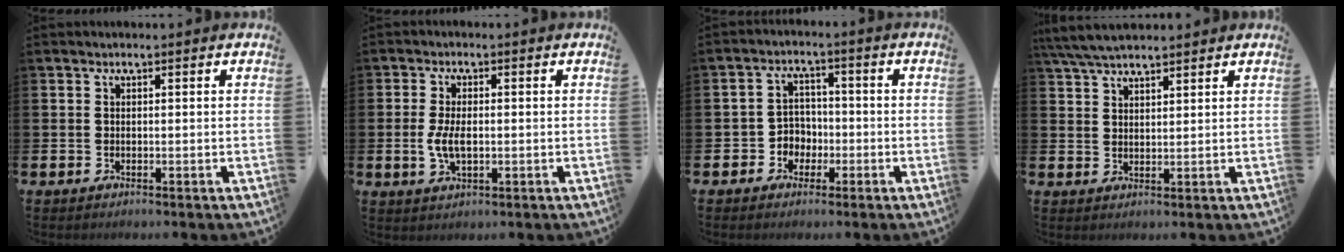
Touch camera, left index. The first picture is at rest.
{"total": 4.1, "force": [-0.2, 2.0, 3.5], "torque": [-0.067, 0.000, -0.008]}
{"total": 3.6, "force": [-1.3, 3.2, 0.7], "torque": [-0.029, 0.003, -0.032]}
{"total": 5.3, "force": [4.8, 1.1, 1.8], "torque": [-0.044, -0.013, 0.089]}